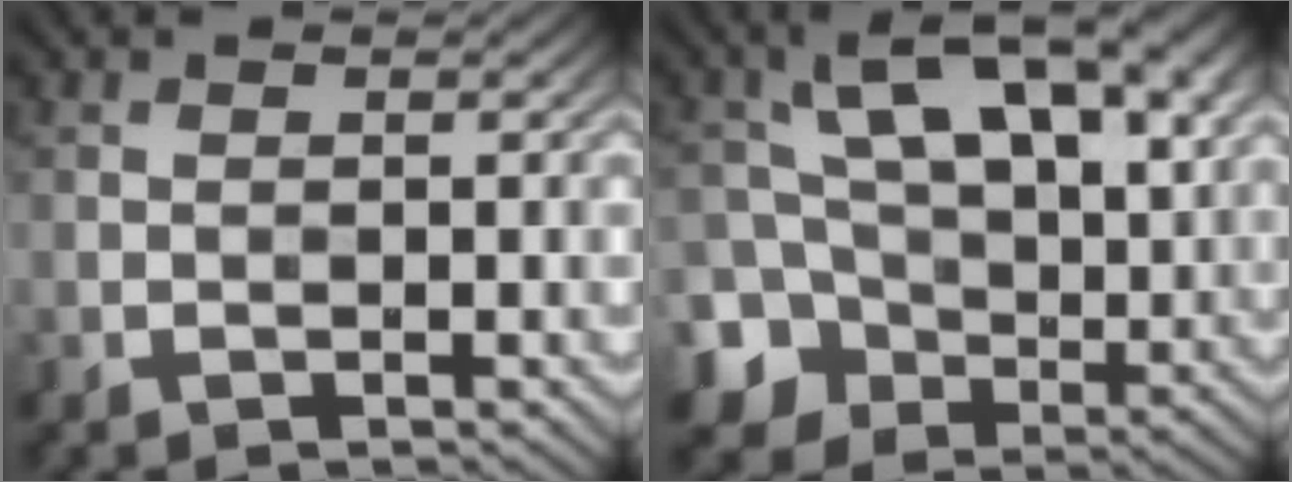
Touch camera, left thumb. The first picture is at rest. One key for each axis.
{"total": 15.7, "fx": 3.1, "fy": 10.9, "fz": 10.9, "tx": -0.191, "ty": 0.004, "tz": 0.067}